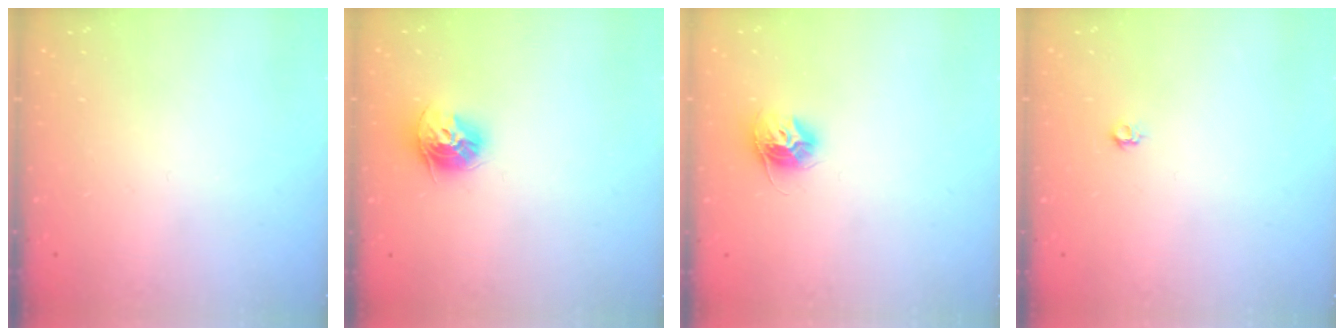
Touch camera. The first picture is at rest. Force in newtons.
{"total": 10.6, "press": 10.6, "slide": 1.0}
{"total": 10.3, "press": 10.3, "slide": 0.8}
{"total": 4.0, "press": 4.0, "slide": 0.6}